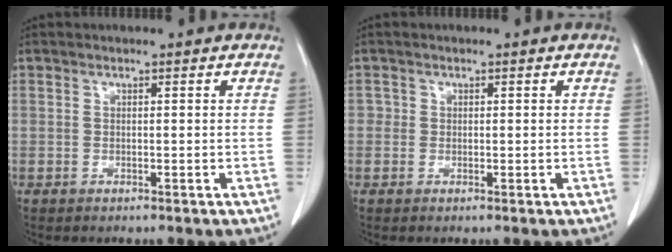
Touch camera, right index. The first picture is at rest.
{"total": 0.9, "force": [0.0, 0.9, 0.2], "torque": [0.005, 0.003, -0.002]}